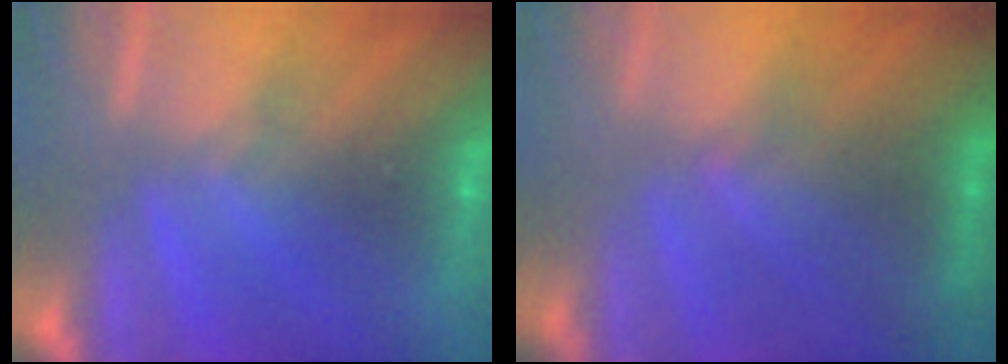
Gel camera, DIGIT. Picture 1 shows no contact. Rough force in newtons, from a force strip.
{"total": 2.3}